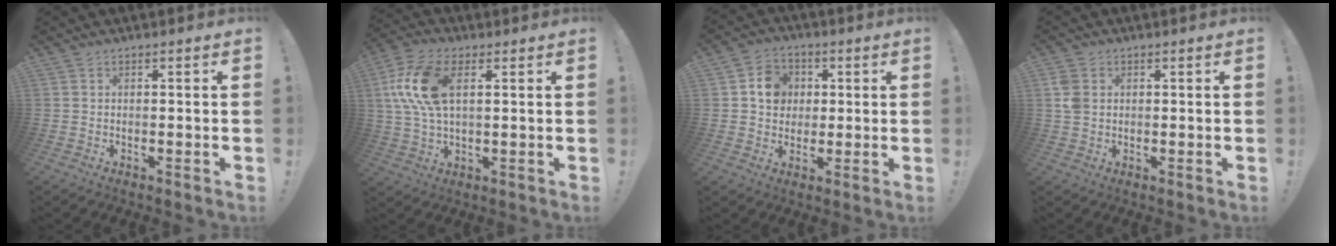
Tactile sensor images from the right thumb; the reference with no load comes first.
{"total": 14.6, "force": [3.8, 8.0, 11.6], "torque": [-0.229, -0.001, 0.070]}
{"total": 9.3, "force": [2.0, 8.3, 3.6], "torque": [-0.039, -0.001, 0.042]}
{"total": 4.6, "force": [1.3, 3.6, 2.6], "torque": [-0.043, 0.001, 0.024]}